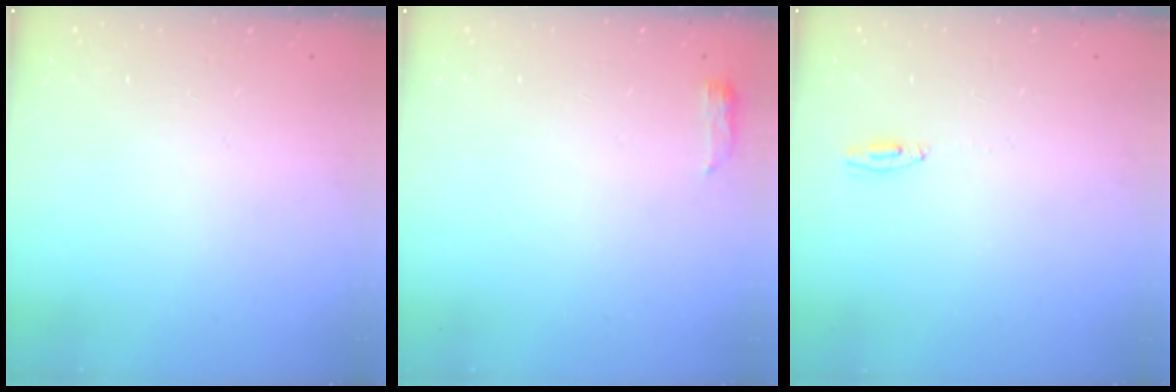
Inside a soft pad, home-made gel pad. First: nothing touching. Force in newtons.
{"total": 3.7, "press": 3.5, "slide": 1.3}
{"total": 4.2, "press": 2.6, "slide": 3.3}